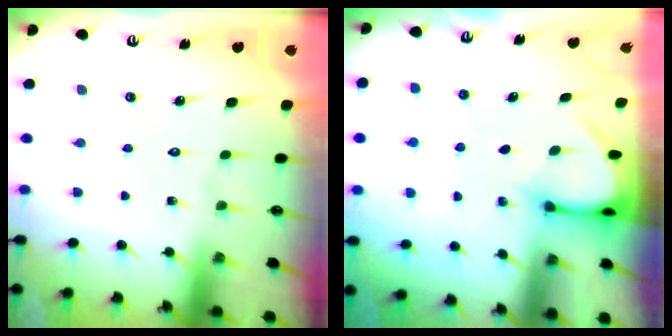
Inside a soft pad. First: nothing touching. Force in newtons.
{"total": 3.3, "press": 3.3, "slide": 0.3}